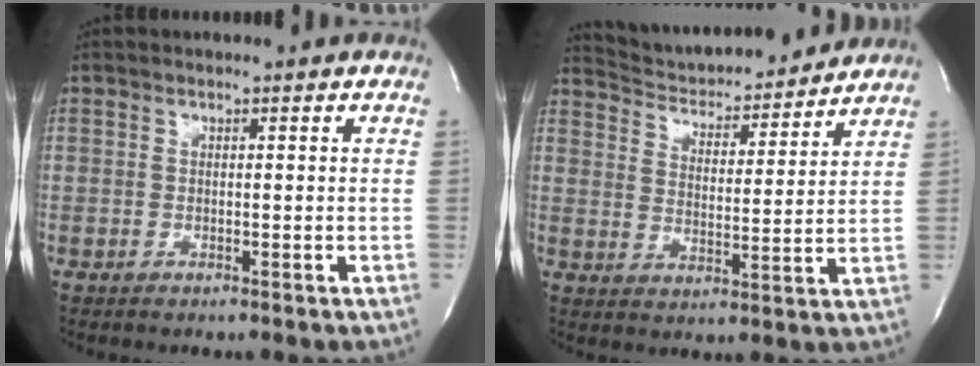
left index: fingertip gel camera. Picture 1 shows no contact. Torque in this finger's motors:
{"motor_torque": [0.04, -0.15, 0.09, 0.03]}